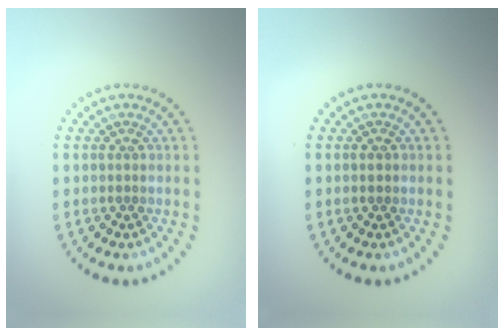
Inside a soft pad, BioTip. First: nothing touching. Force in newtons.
{"total": 1.0, "press": 1.0, "slide": 0.2}